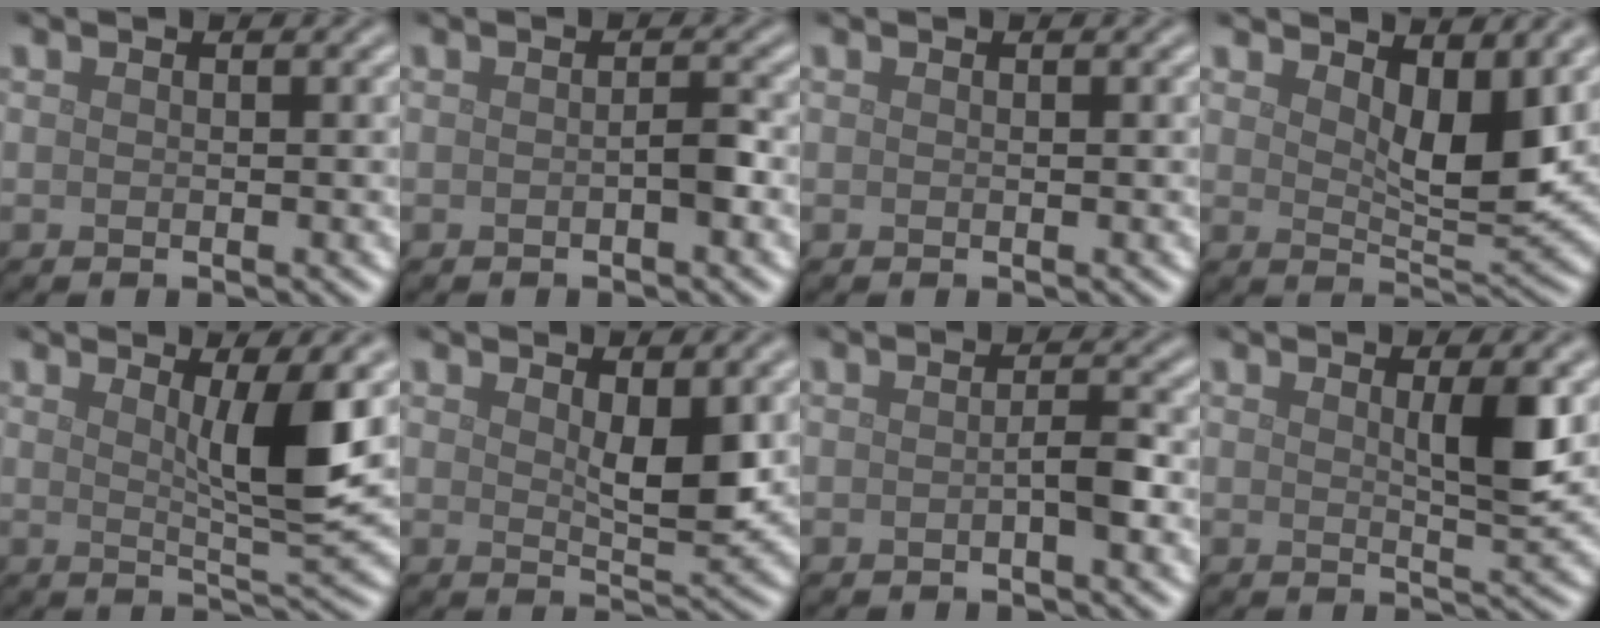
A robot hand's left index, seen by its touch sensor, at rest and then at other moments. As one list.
[{"total": 1.2, "force": [-0.4, 0.3, 1.1], "torque": [-0.018, 0.003, -0.005]}, {"total": 0.0}, {"total": 5.2, "force": [2.5, 2.1, 4.1], "torque": [-0.064, -0.010, 0.042]}, {"total": 5.4, "force": [1.6, 0.9, 5.1], "torque": [-0.080, -0.010, 0.029]}, {"total": 3.6, "force": [1.3, 1.3, 3.1], "torque": [-0.055, -0.006, 0.024]}, {"total": 1.5, "force": [-0.5, 0.2, 1.4], "torque": [-0.022, 0.003, -0.007]}, {"total": 3.2, "force": [1.0, 0.6, 3.0], "torque": [-0.047, -0.005, 0.017]}]